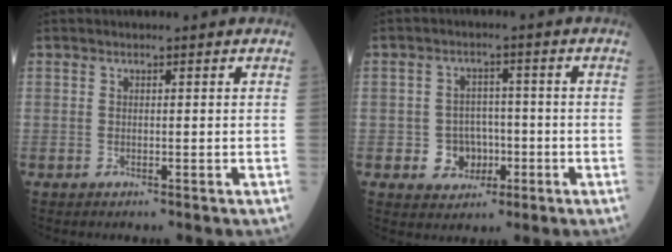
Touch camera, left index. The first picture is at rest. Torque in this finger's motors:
{"motor_torque": [0.69, 0.08, 0.24, 0.03]}